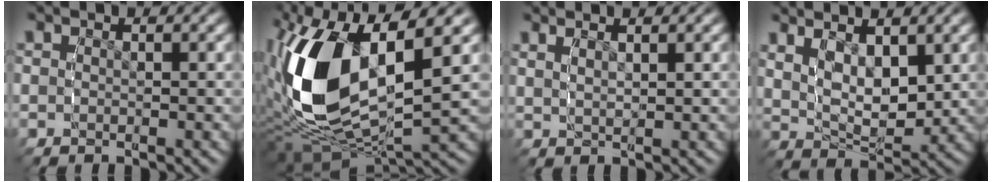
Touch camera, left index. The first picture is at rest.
{"total": 13.9, "force": [-1.2, 8.4, 11.1], "torque": [-0.254, -0.036, -0.015]}
{"total": 2.3, "force": [1.5, 1.1, 1.5], "torque": [-0.028, 0.005, 0.023]}
{"total": 7.3, "force": [1.3, 5.1, 5.0], "torque": [-0.097, -0.009, 0.011]}